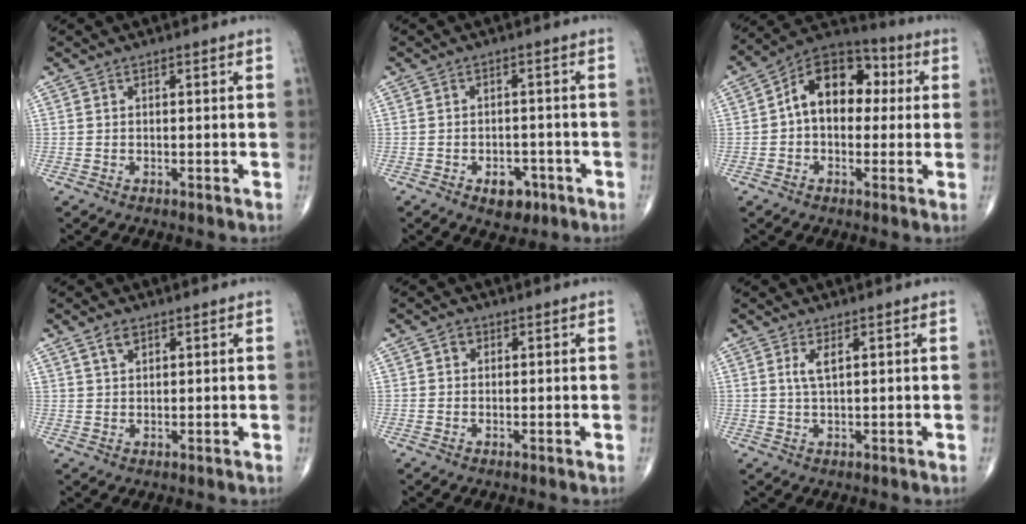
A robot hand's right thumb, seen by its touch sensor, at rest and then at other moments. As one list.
[{"total": 4.9, "force": [-2.5, 3.2, 2.7], "torque": [-0.014, 0.016, -0.030]}, {"total": 13.9, "force": [1.7, 9.4, 10.2], "torque": [-0.122, 0.036, 0.011]}, {"total": 2.8, "force": [1.8, 1.5, 1.6], "torque": [-0.026, -0.005, 0.037]}, {"total": 1.7, "force": [0.6, 1.5, 0.7], "torque": [-0.001, 0.001, 0.005]}, {"total": 2.4, "force": [1.0, 0.6, 2.2], "torque": [-0.048, -0.004, 0.023]}]